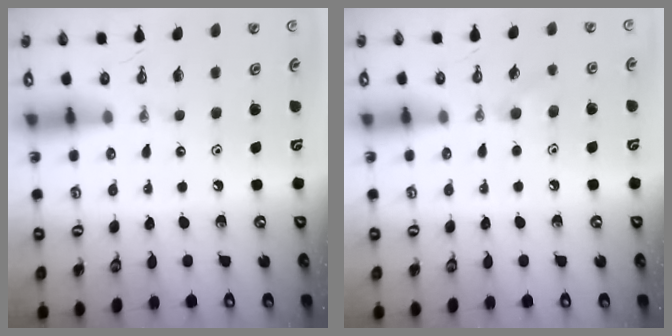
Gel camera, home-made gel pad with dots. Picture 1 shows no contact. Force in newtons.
{"total": 5.1, "press": 4.6, "slide": 2.2}